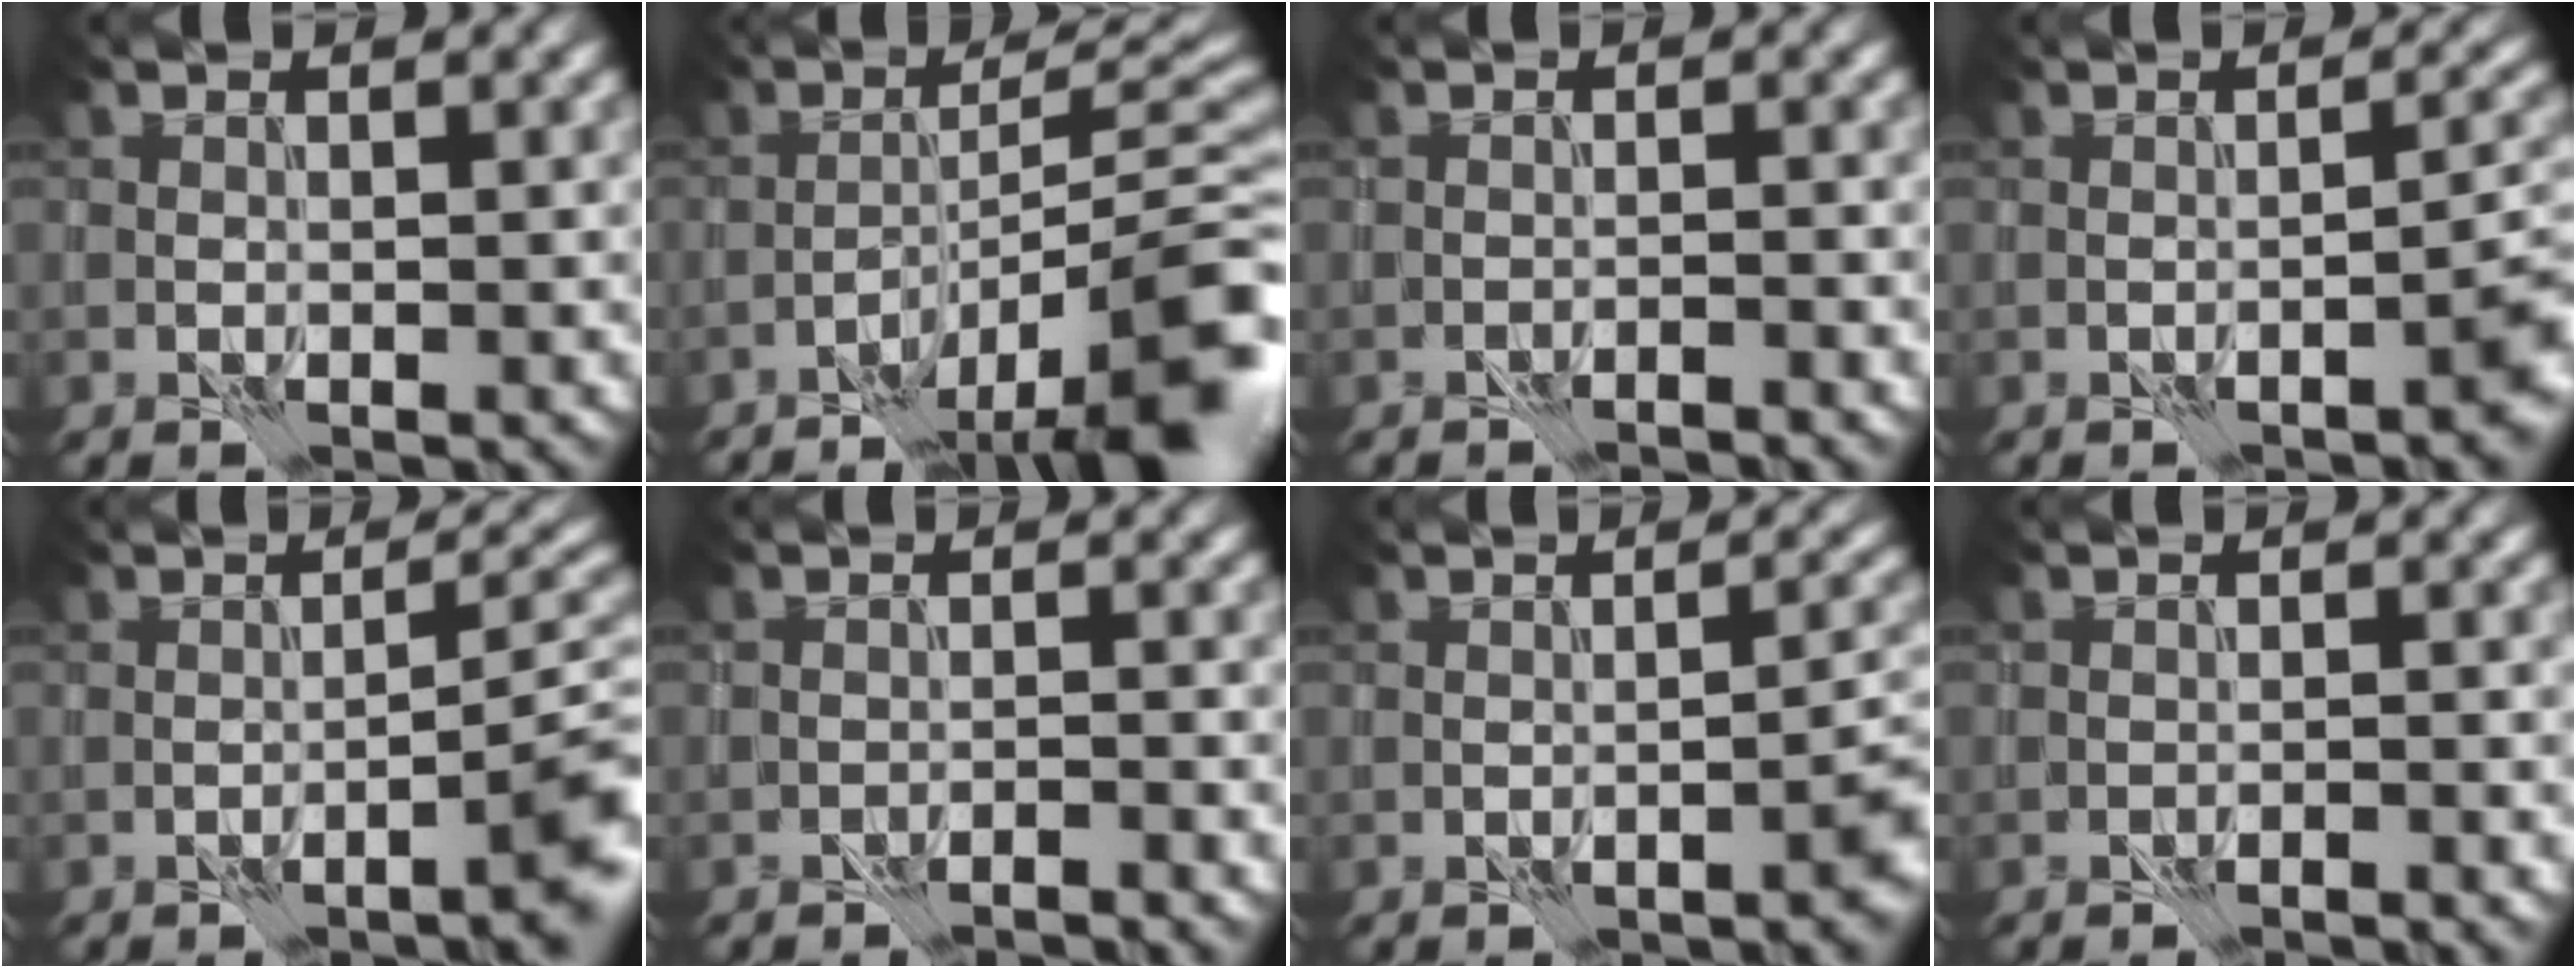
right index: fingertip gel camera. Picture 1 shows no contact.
{"total": 10.8, "force": [-6.7, 2.0, 8.3], "torque": [-0.116, 0.011, -0.110]}
{"total": 1.5, "force": [-1.5, -0.2, 0.2], "torque": [0.001, 0.006, -0.026]}
{"total": 2.8, "force": [-1.3, 0.4, 2.4], "torque": [-0.032, 0.008, -0.020]}
{"total": 4.5, "force": [-1.8, 0.5, 4.1], "torque": [-0.048, 0.015, -0.031]}
{"total": 1.9, "force": [-1.8, -0.1, 0.4], "torque": [-0.004, 0.007, -0.031]}
{"total": 2.4, "force": [-1.2, 0.5, 2.1], "torque": [-0.027, 0.004, -0.017]}
{"total": 1.3, "force": [-1.2, -0.2, 0.1], "torque": [0.004, 0.004, -0.022]}